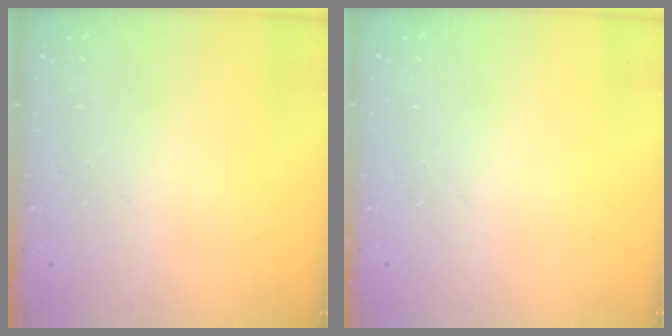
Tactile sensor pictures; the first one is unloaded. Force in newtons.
{"total": 0.0}